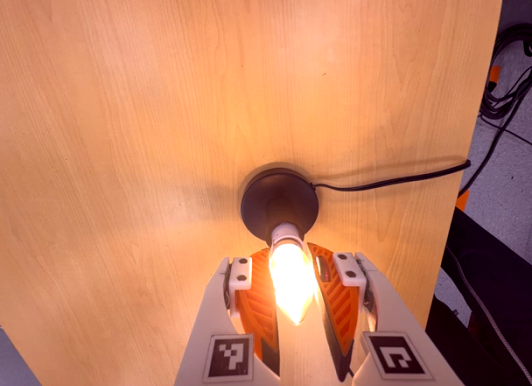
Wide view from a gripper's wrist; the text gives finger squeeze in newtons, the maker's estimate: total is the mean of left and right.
{"total": 15.7, "left": 13.7, "right": 17.8}